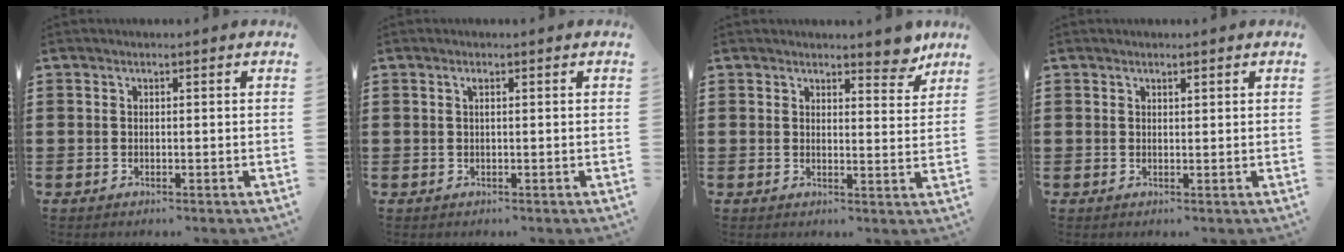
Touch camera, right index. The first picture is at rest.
{"total": 0.7, "force": [0.2, 0.1, 0.6], "torque": [-0.013, 0.000, 0.003]}
{"total": 4.5, "force": [4.0, 1.3, 1.5], "torque": [-0.014, -0.016, 0.069]}
{"total": 0.7, "force": [0.6, 0.3, 0.3], "torque": [-0.006, 0.002, 0.011]}